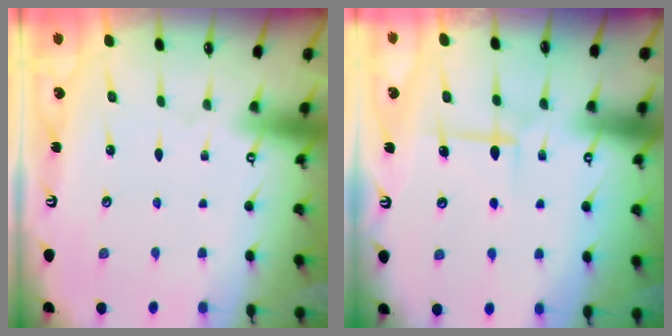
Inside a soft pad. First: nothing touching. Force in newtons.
{"total": 6.2, "press": 6.2, "slide": 0.3}